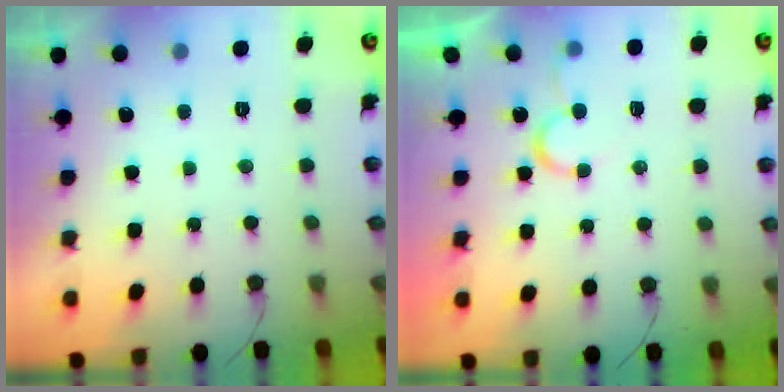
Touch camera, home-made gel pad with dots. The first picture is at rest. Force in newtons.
{"total": 5.7, "press": 5.7, "slide": 0.3}